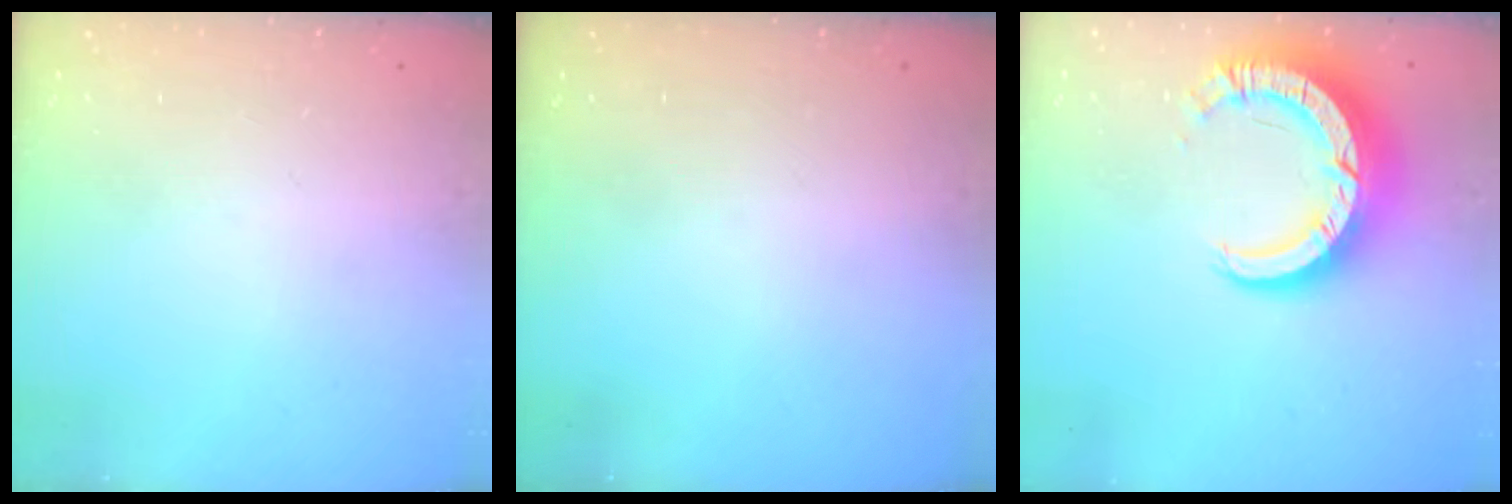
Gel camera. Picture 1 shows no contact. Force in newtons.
{"total": 0.0}
{"total": 12.0, "press": 11.9, "slide": 1.2}